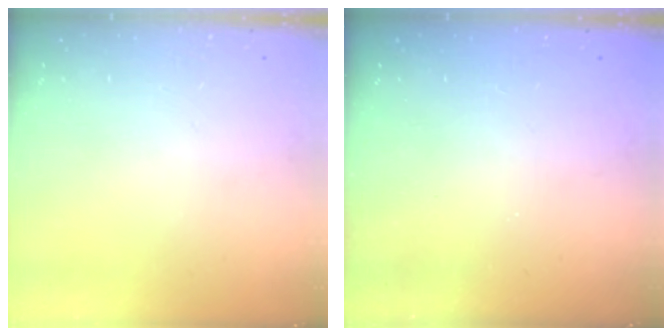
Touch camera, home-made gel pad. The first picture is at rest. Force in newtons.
{"total": 2.3, "press": 2.2, "slide": 0.8}